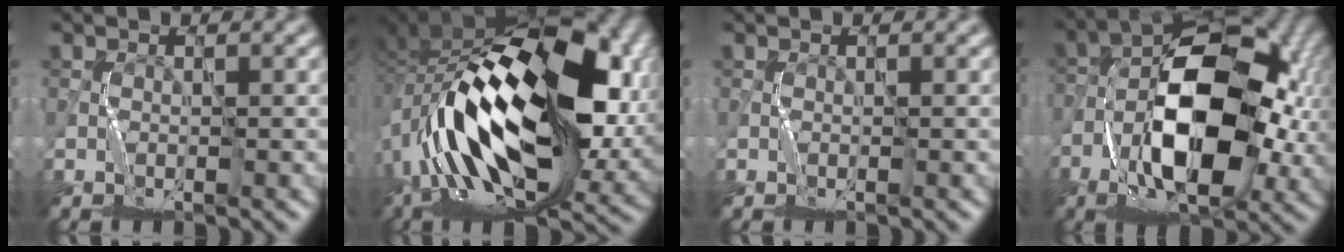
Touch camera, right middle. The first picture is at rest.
{"total": 18.0, "force": [-0.8, 10.0, 15.0], "torque": [-0.289, 0.010, -0.012]}
{"total": 0.0}
{"total": 12.8, "force": [-3.1, 6.7, 10.5], "torque": [-0.177, 0.004, -0.066]}